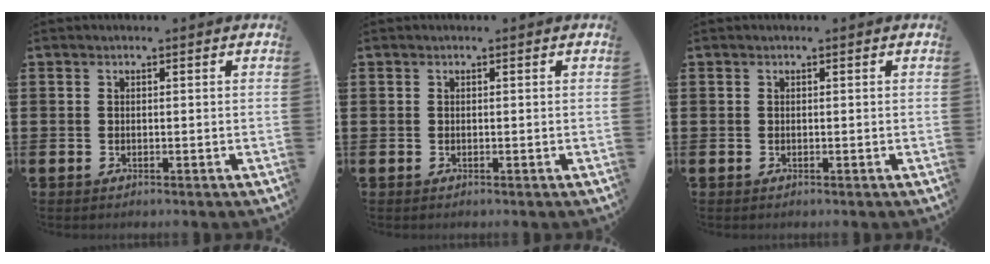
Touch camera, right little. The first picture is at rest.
{"total": 0.0}
{"total": 0.0}